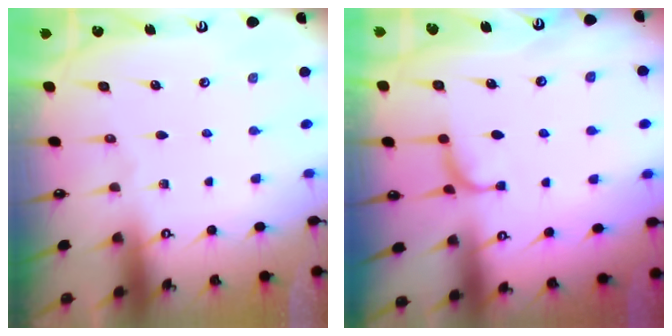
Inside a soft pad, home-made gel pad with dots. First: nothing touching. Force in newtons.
{"total": 1.2, "press": 0.8, "slide": 0.8}